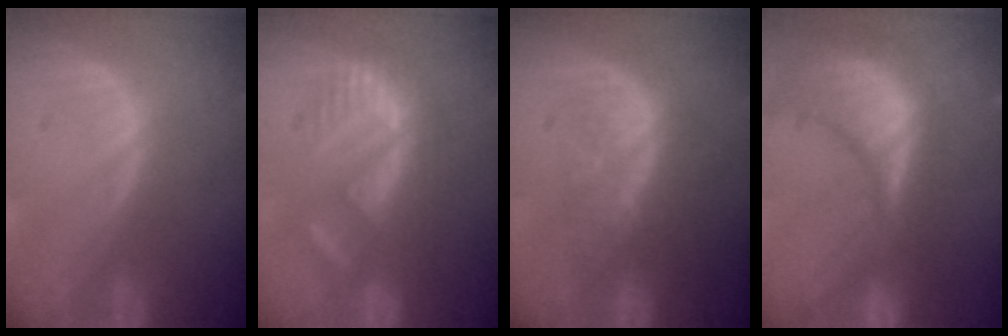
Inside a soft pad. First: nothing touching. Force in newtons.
{"total": 9.2, "press": 8.0, "slide": 4.6}
{"total": 8.5, "press": 7.6, "slide": 3.8}
{"total": 15.3, "press": 12.2, "slide": 9.3}